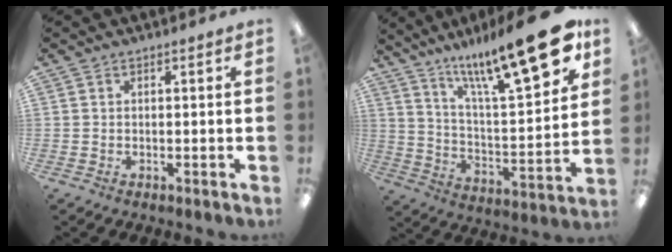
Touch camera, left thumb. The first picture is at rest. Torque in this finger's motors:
{"motor_torque": [0.73, 0.60, 1.31, -1.46, 0.35]}